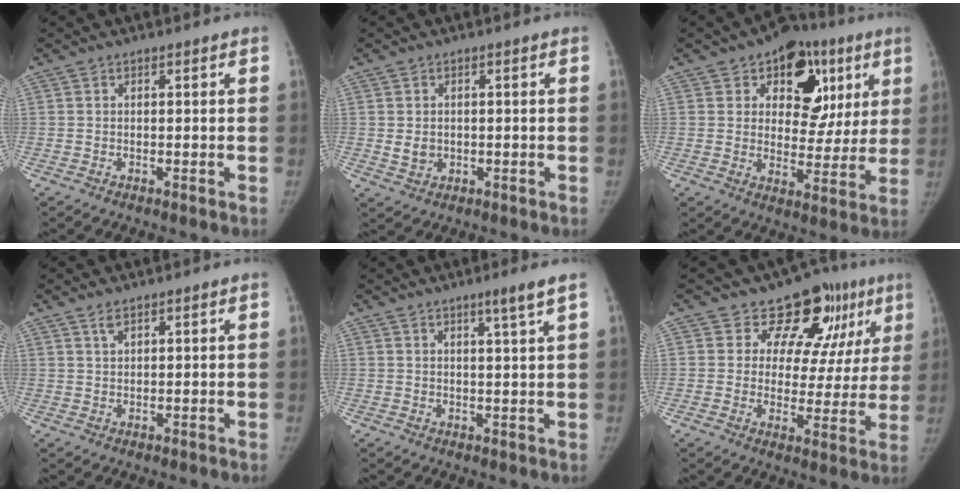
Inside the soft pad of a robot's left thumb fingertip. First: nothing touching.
{"total": 3.1, "force": [0.0, 2.6, 1.7], "torque": [-0.019, -0.002, 0.007]}
{"total": 16.8, "force": [7.4, 11.4, 9.9], "torque": [-0.062, -0.012, 0.099]}
{"total": 2.0, "force": [1.4, 0.9, 1.1], "torque": [-0.018, -0.004, 0.029]}
{"total": 3.4, "force": [2.2, -0.6, 2.5], "torque": [-0.040, -0.020, 0.039]}
{"total": 14.8, "force": [8.7, 9.1, 7.8], "torque": [-0.036, -0.034, 0.105]}